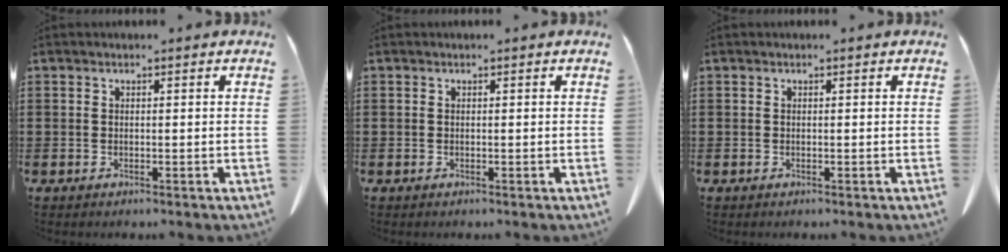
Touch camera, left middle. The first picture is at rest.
{"total": 0.0}
{"total": 0.0}